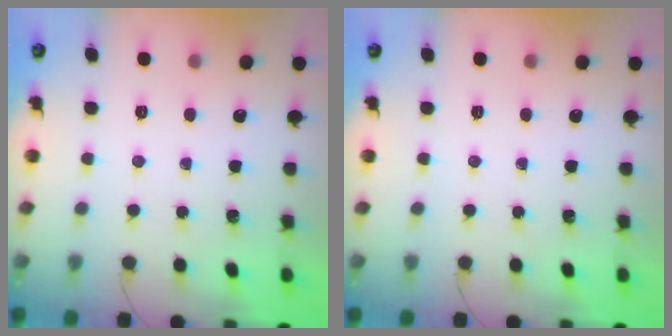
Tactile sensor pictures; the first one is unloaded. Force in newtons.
{"total": 0.0}